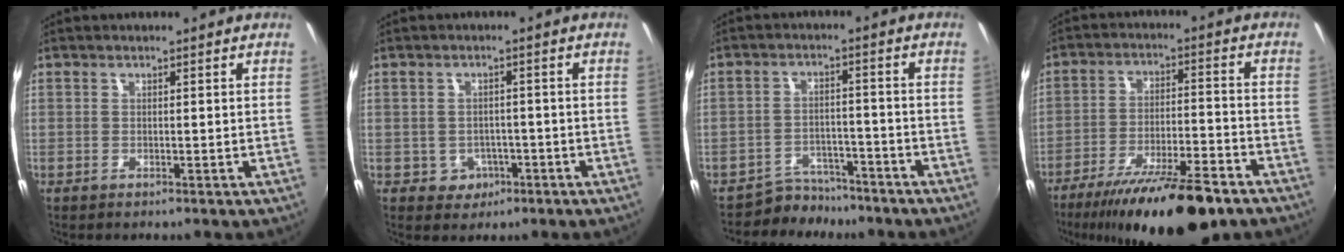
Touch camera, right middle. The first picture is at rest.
{"total": 4.0, "force": [-1.5, 3.6, 0.9], "torque": [-0.028, 0.008, -0.013]}
{"total": 6.1, "force": [-5.5, 2.7, 0.4], "torque": [-0.020, 0.013, -0.080]}
{"total": 19.5, "force": [-14.6, 4.3, 12.1], "torque": [-0.216, -0.030, -0.224]}